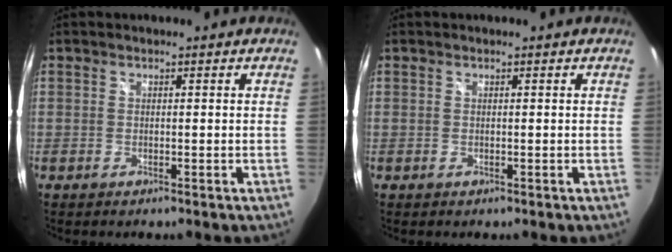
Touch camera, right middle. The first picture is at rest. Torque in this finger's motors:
{"motor_torque": [0.05, -0.14, 0.00, 0.00]}